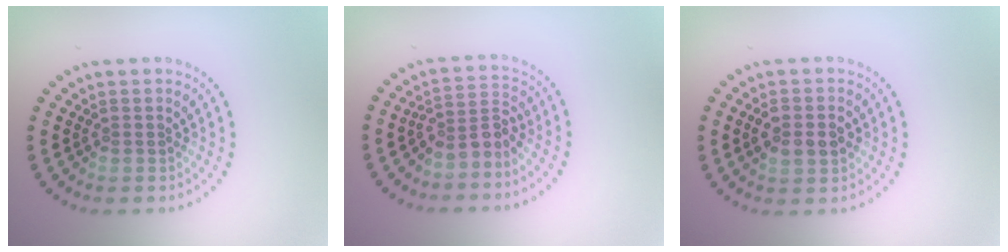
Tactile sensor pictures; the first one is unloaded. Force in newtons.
{"total": 2.6, "press": 1.8, "slide": 1.9}
{"total": 3.6, "press": 3.6, "slide": 0.2}